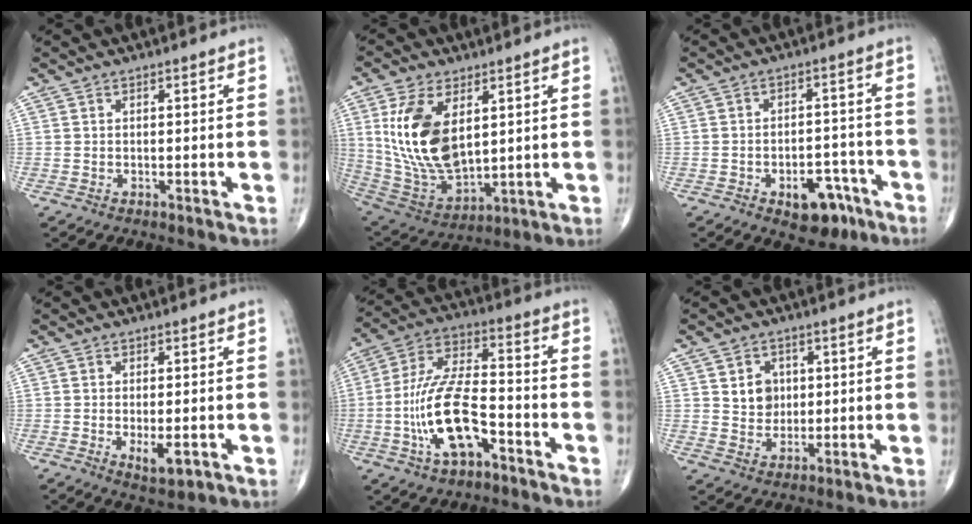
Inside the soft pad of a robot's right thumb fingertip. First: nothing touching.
{"total": 17.6, "force": [4.3, 9.4, 14.2], "torque": [-0.270, -0.025, 0.099]}
{"total": 8.8, "force": [-4.6, 5.1, 5.4], "torque": [-0.041, 0.040, -0.057]}
{"total": 4.0, "force": [-1.2, 1.5, 3.5], "torque": [-0.052, -0.008, -0.013]}
{"total": 15.1, "force": [-5.4, 6.4, 12.6], "torque": [-0.249, 0.044, -0.097]}
{"total": 5.5, "force": [1.3, 4.7, 2.6], "torque": [-0.017, -0.006, 0.025]}